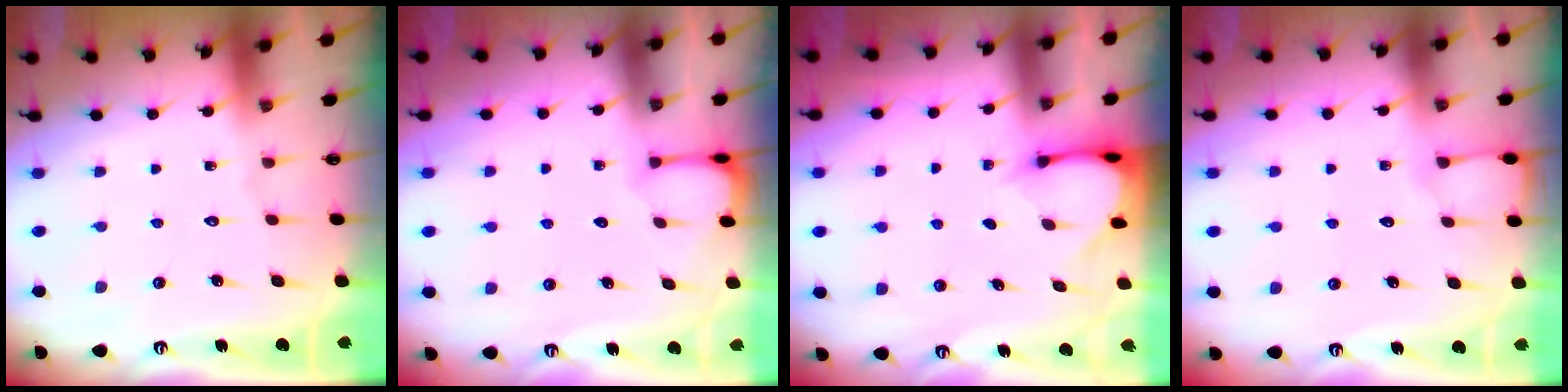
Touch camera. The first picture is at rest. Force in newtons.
{"total": 1.6, "press": 1.6, "slide": 0.1}
{"total": 3.1, "press": 3.1, "slide": 0.2}
{"total": 2.9, "press": 2.9, "slide": 0.5}